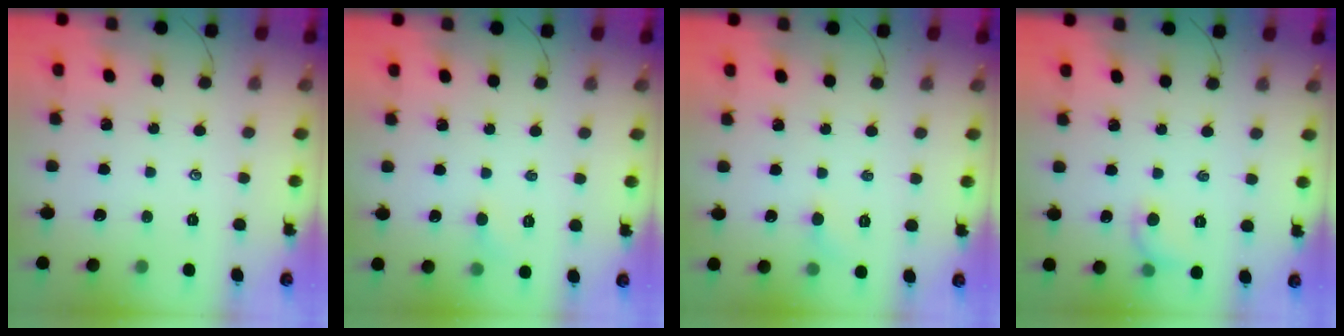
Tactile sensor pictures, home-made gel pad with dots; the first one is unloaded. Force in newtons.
{"total": 3.6, "press": 3.4, "slide": 1.2}
{"total": 4.2, "press": 4.0, "slide": 1.4}
{"total": 6.2, "press": 6.0, "slide": 1.4}